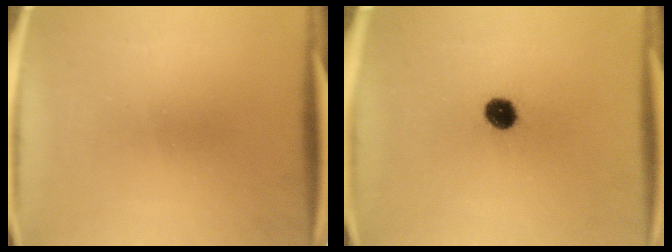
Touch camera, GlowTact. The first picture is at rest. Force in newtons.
{"total": 5.2}